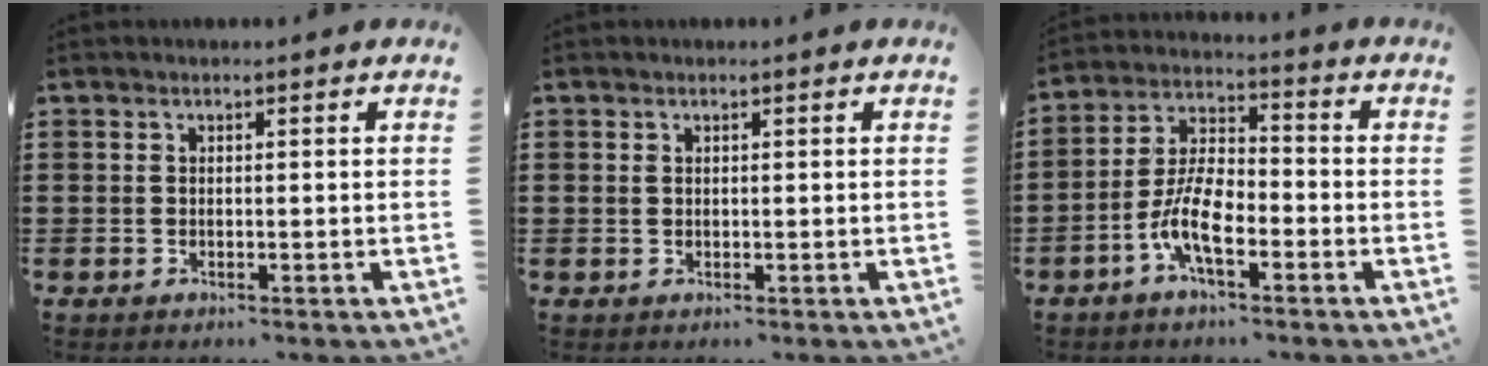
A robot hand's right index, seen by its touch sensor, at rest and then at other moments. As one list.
[{"total": 0.7, "force": [0.2, 0.5, 0.3], "torque": [-0.008, 0.004, 0.005]}, {"total": 7.9, "force": [-3.6, 3.1, 6.3], "torque": [-0.154, -0.007, -0.074]}]